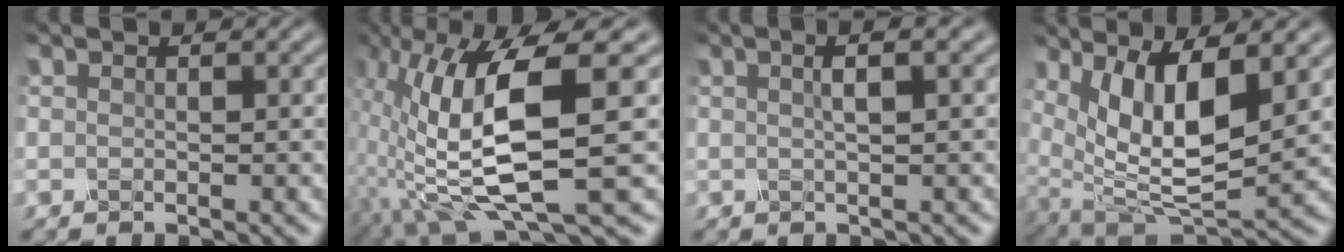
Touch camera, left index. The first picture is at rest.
{"total": 10.6, "force": [-1.0, 3.0, 10.1], "torque": [-0.202, -0.006, -0.009]}
{"total": 2.5, "force": [0.7, 0.6, 2.4], "torque": [-0.027, 0.007, 0.009]}
{"total": 9.7, "force": [2.7, 3.6, 8.6], "torque": [-0.164, -0.011, 0.058]}